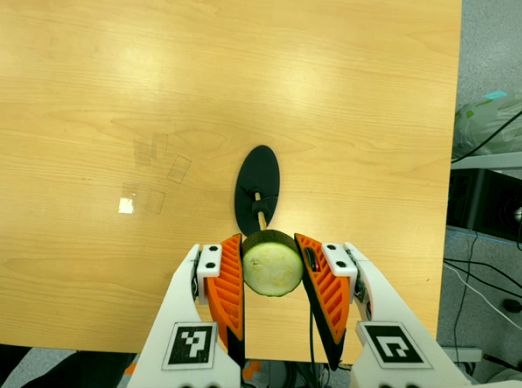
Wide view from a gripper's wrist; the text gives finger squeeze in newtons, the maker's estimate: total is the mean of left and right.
{"total": 12.0, "left": 12.4, "right": 11.7}